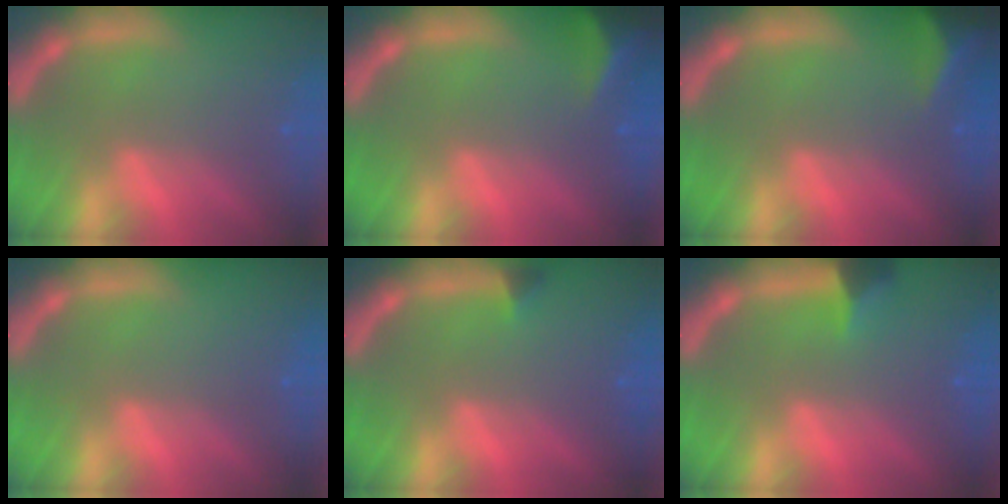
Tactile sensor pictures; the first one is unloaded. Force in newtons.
{"total": 5.4}
{"total": 6.0}
{"total": 0.0}
{"total": 0.9}
{"total": 2.4}